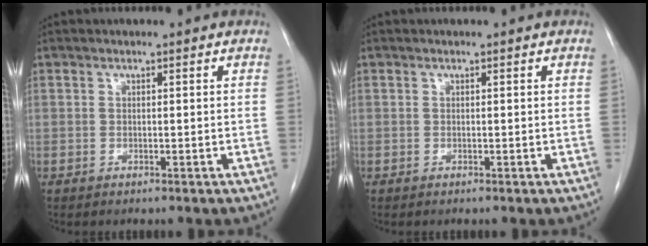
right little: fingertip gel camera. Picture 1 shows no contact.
{"total": 0.0}